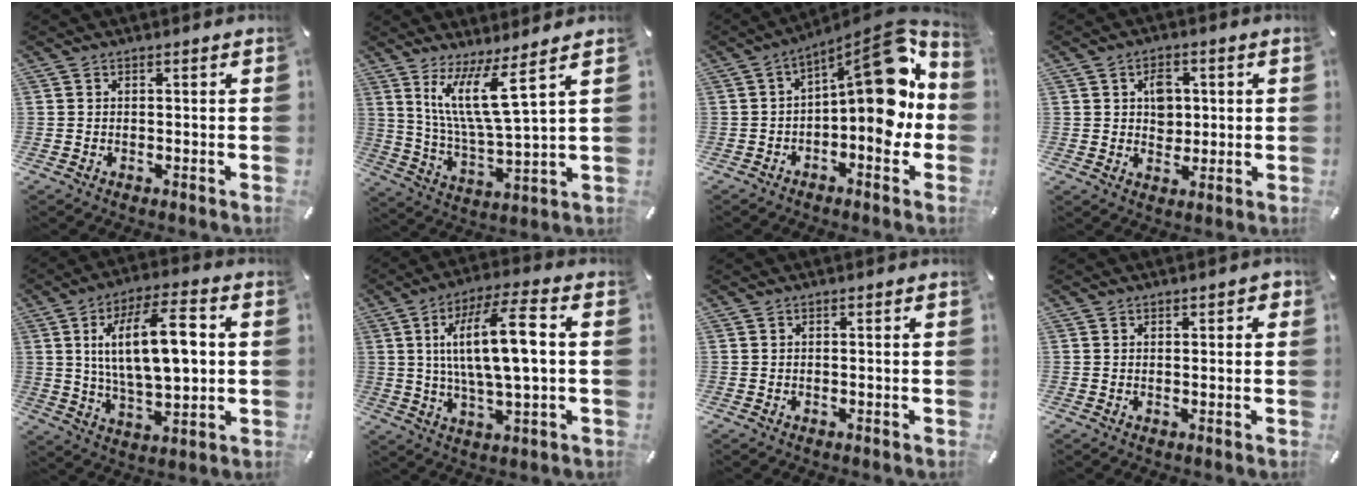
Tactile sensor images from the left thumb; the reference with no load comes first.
{"total": 12.7, "force": [7.3, 1.7, 10.3], "torque": [-0.222, -0.029, 0.122]}
{"total": 17.2, "force": [2.6, 7.3, 15.4], "torque": [-0.188, -0.029, 0.041]}
{"total": 5.8, "force": [1.0, 4.8, 3.1], "torque": [-0.028, -0.005, 0.009]}
{"total": 17.6, "force": [3.1, 7.7, 15.5], "torque": [-0.267, -0.004, 0.045]}
{"total": 15.4, "force": [2.3, 4.3, 14.7], "torque": [-0.276, 0.003, 0.032]}
{"total": 0.0}
{"total": 1.0, "force": [0.5, 0.7, 0.5], "torque": [-0.002, 0.001, 0.006]}